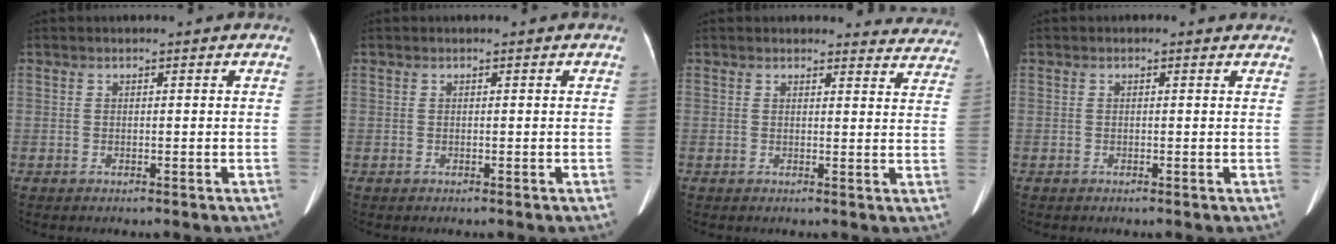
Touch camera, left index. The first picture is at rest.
{"total": 0.0}
{"total": 7.4, "force": [7.1, 2.3, -0.4], "torque": [0.044, -0.021, 0.042]}
{"total": 0.8, "force": [0.5, 0.7, 0.1], "torque": [-0.002, 0.004, -0.005]}